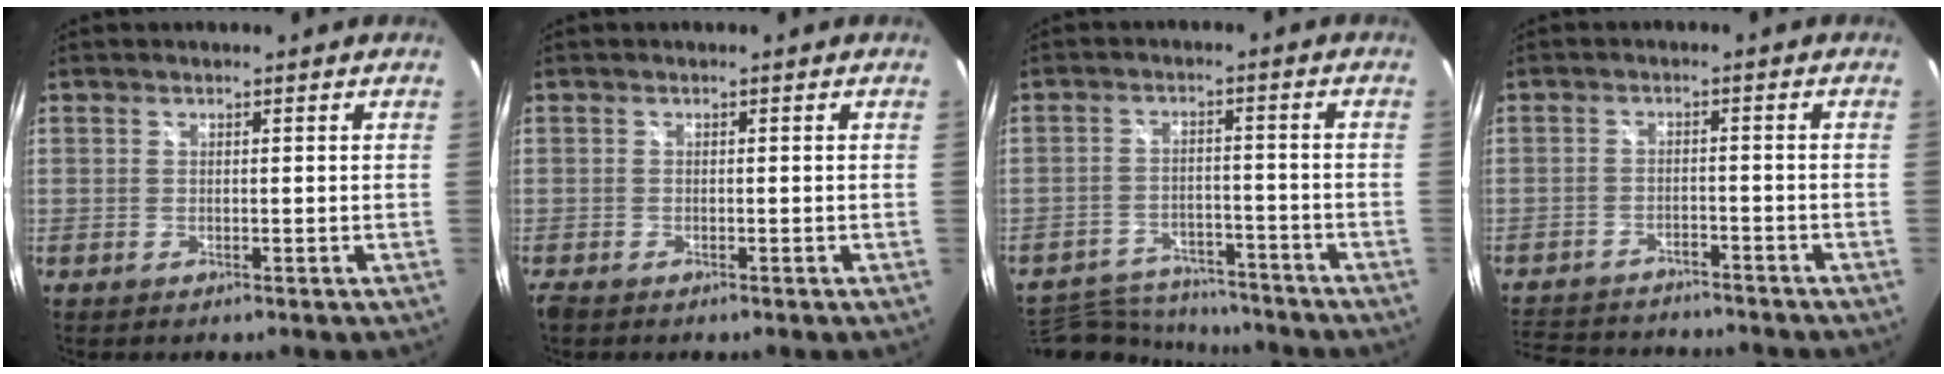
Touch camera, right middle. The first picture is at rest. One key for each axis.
{"total": 1.4, "fx": -1.1, "fy": 0.6, "fz": 0.6, "tx": -0.014, "ty": -0.006, "tz": -0.022}
{"total": 15.6, "fx": -13.7, "fy": 5.5, "fz": 5.1, "tx": -0.132, "ty": 0.010, "tz": -0.199}
{"total": 14.0, "fx": -12.2, "fy": 4.7, "fz": 5.1, "tx": -0.124, "ty": 0.002, "tz": -0.179}